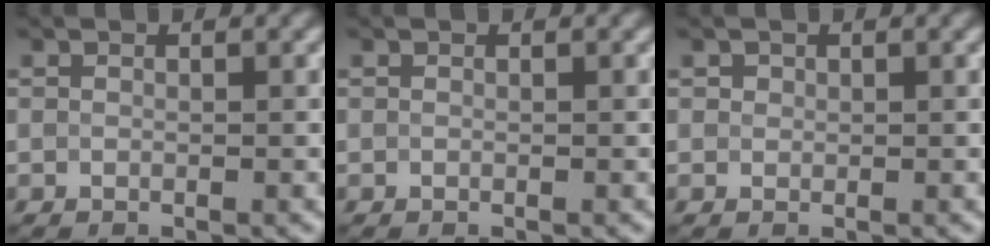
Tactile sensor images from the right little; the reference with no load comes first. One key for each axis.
{"total": 0.0}
{"total": 0.5, "fx": 0.1, "fy": 0.5, "fz": 0.1, "tx": 0.002, "ty": -0.002, "tz": 0.000}